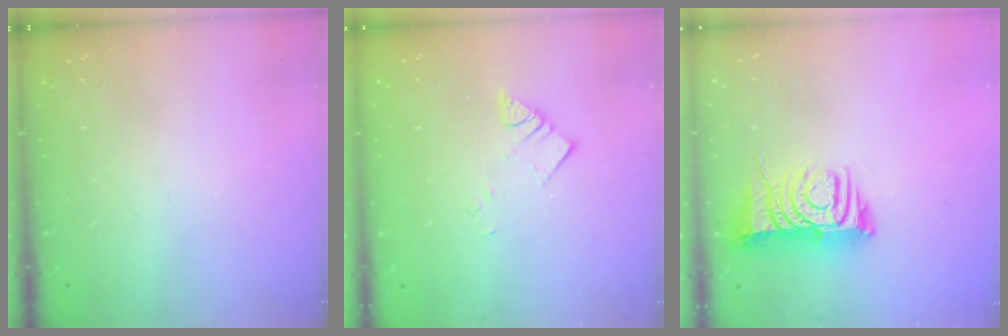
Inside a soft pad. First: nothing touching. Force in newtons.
{"total": 3.7, "press": 3.7, "slide": 0.1}
{"total": 9.0, "press": 8.9, "slide": 1.0}